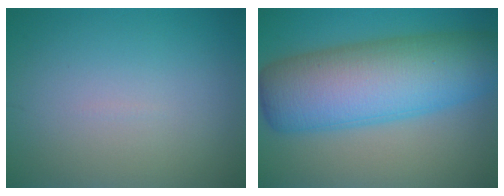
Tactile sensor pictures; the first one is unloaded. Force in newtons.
{"total": 11.8, "press": 11.8, "slide": 0.0}